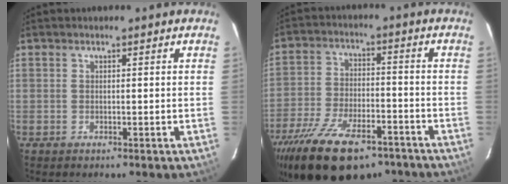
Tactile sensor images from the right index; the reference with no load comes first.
{"total": 20.1, "force": [-13.9, 8.8, 11.5], "torque": [-0.232, -0.027, -0.222]}